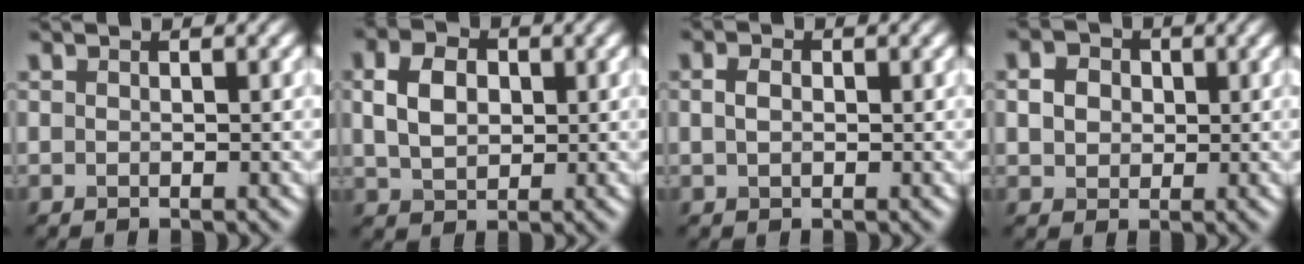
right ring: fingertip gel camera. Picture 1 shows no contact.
{"total": 4.3, "force": [0.9, 3.1, 2.8], "torque": [-0.060, 0.005, 0.013]}
{"total": 1.9, "force": [0.4, 1.3, 1.3], "torque": [-0.025, 0.002, 0.002]}
{"total": 2.8, "force": [0.5, 2.3, 1.4], "torque": [-0.029, 0.002, 0.006]}